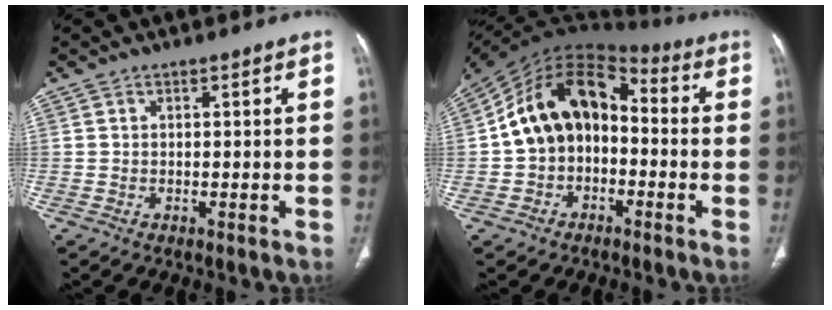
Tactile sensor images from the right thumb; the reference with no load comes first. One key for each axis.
{"total": 15.7, "fx": -1.0, "fy": 11.3, "fz": 10.9, "tx": -0.162, "ty": 0.051, "tz": -0.031}